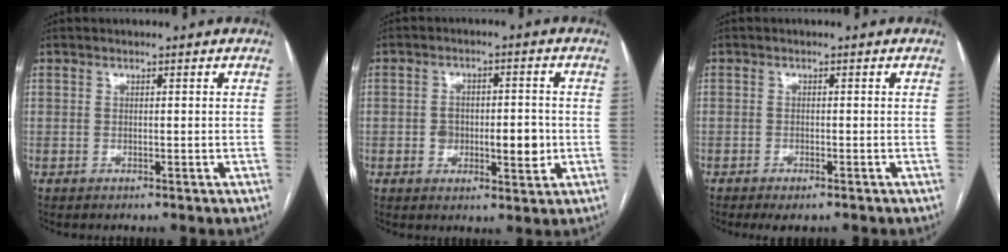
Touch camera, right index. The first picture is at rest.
{"total": 7.3, "force": [-1.2, 3.6, 6.2], "torque": [-0.090, 0.007, -0.011]}
{"total": 2.5, "force": [-1.8, 0.8, 1.6], "torque": [-0.021, -0.004, -0.023]}